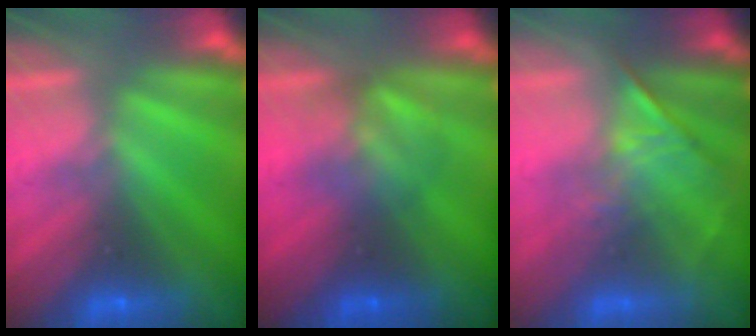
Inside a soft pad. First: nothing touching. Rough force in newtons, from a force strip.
{"total": 2.5}
{"total": 1.1}